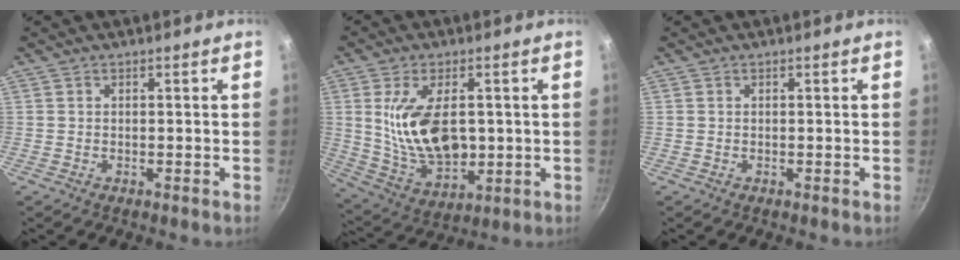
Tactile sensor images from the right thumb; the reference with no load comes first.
{"total": 15.2, "force": [1.4, 8.7, 12.4], "torque": [-0.205, -0.019, 0.040]}
{"total": 0.0}